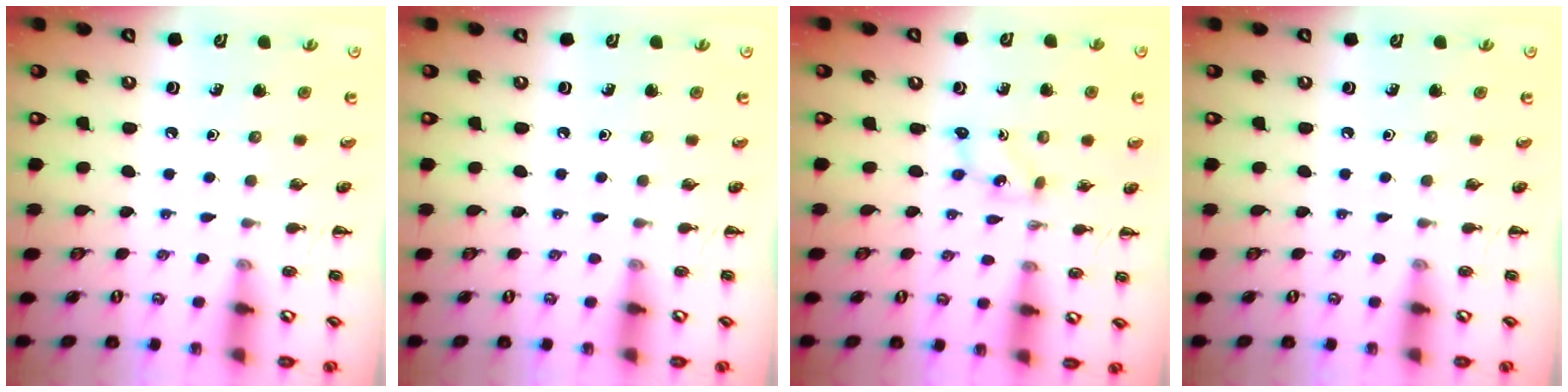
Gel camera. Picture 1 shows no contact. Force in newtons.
{"total": 0.0}
{"total": 1.0, "press": 0.9, "slide": 0.3}
{"total": 0.0}